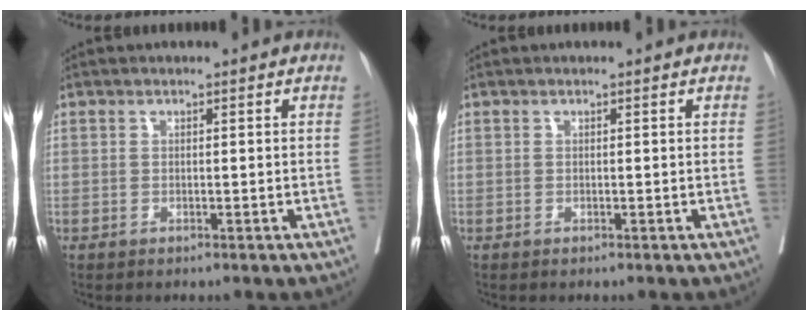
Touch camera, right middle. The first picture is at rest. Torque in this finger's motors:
{"motor_torque": [0.00, 0.00, 0.00, 0.00]}